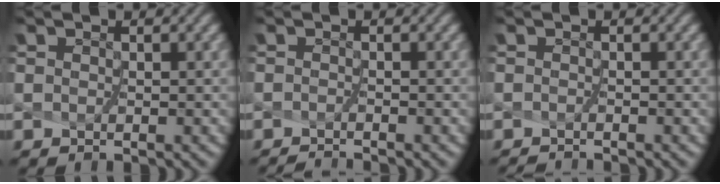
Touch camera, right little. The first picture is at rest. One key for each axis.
{"total": 1.6, "fx": -1.4, "fy": -0.7, "fz": -0.2, "tx": -0.006, "ty": -0.010, "tz": -0.026}
{"total": 1.4, "fx": -1.2, "fy": -0.6, "fz": -0.3, "tx": -0.004, "ty": -0.012, "tz": -0.023}